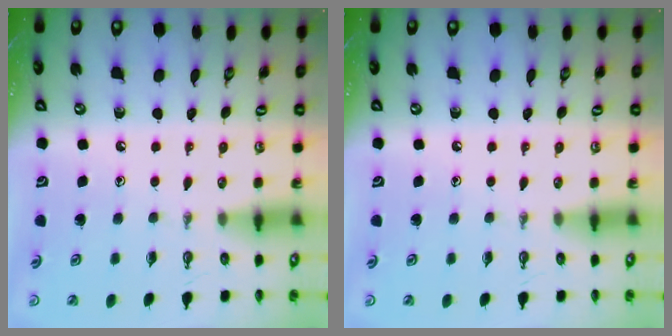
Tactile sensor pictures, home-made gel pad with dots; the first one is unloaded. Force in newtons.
{"total": 0.0}